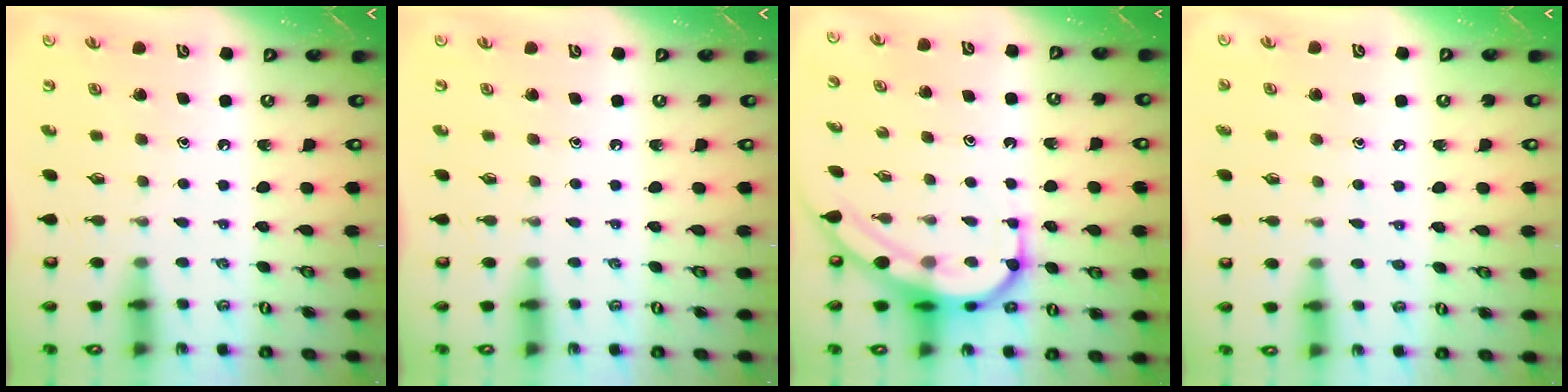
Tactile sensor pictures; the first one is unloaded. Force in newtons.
{"total": 0.0}
{"total": 8.1, "press": 8.0, "slide": 0.6}
{"total": 5.2, "press": 5.2, "slide": 0.5}